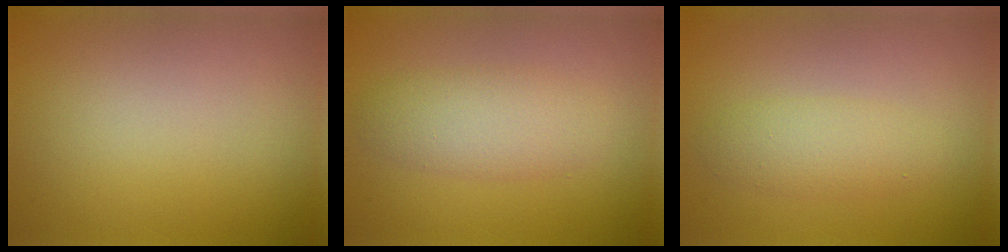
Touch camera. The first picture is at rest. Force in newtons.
{"total": 3.5, "press": 3.5, "slide": 0.2}
{"total": 2.4, "press": 2.4, "slide": 0.0}